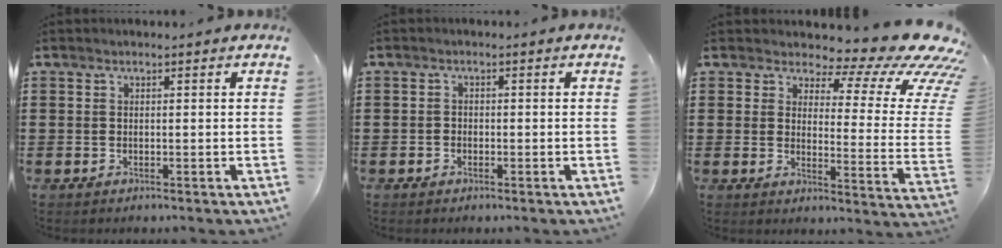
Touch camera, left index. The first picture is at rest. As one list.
[{"total": 1.0, "force": [-0.8, 0.6, 0.1], "torque": [-0.005, 0.002, -0.017]}, {"total": 8.4, "force": [5.5, 2.9, 5.7], "torque": [-0.081, -0.053, 0.090]}]